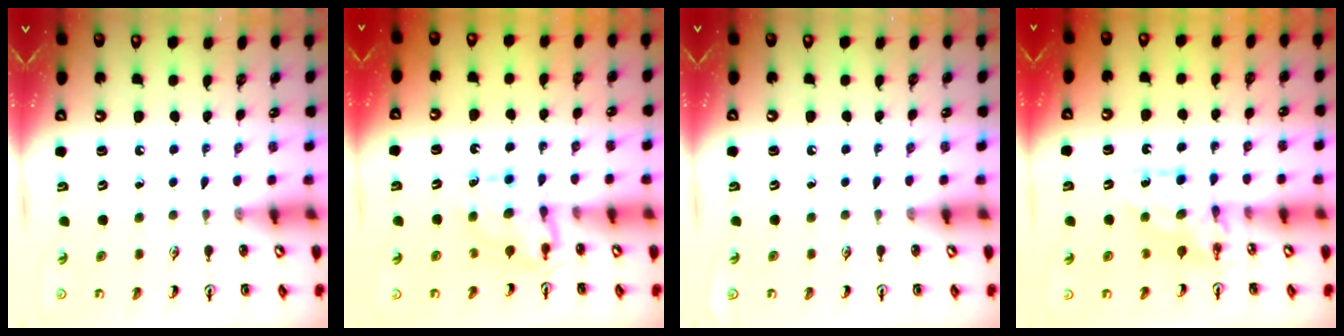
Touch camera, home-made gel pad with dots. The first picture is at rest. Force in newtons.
{"total": 7.1, "press": 7.1, "slide": 0.1}
{"total": 0.0}
{"total": 7.9, "press": 7.9, "slide": 0.5}